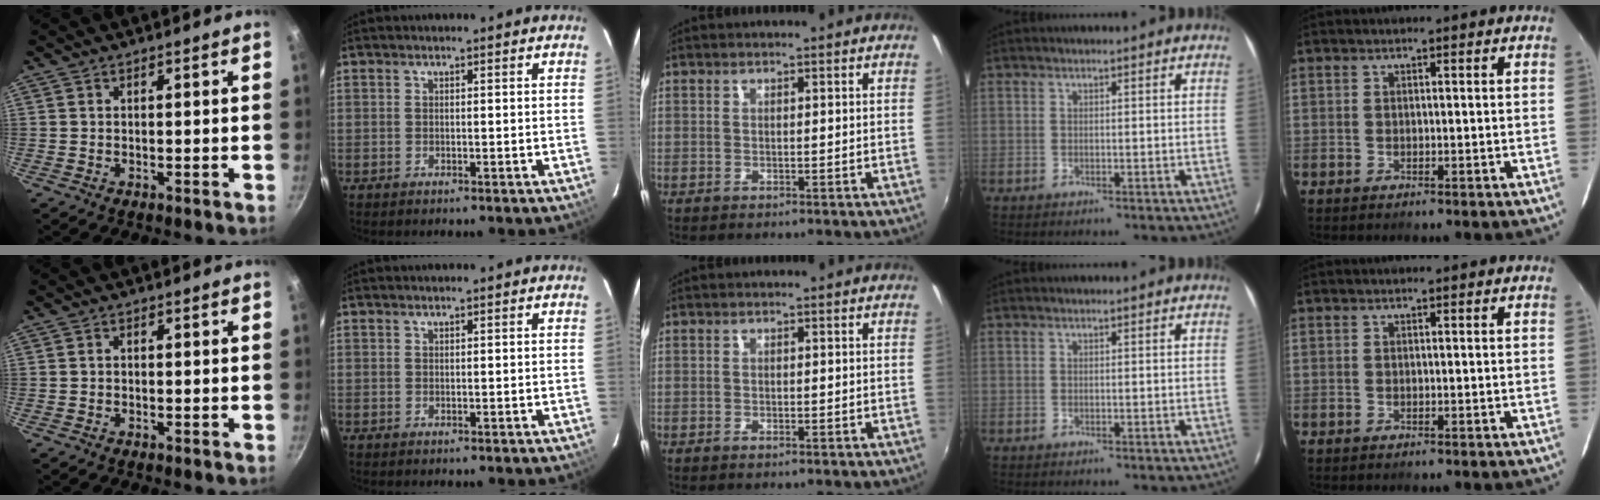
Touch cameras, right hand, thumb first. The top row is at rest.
{"thumb": {"total": 0.7, "force": [-0.3, 0.5, 0.3], "torque": [-0.008, 0.004, -0.004]}, "middle": {"total": 0.5, "force": [0.0, -0.1, 0.5], "torque": [-0.006, -0.004, -0.002]}}